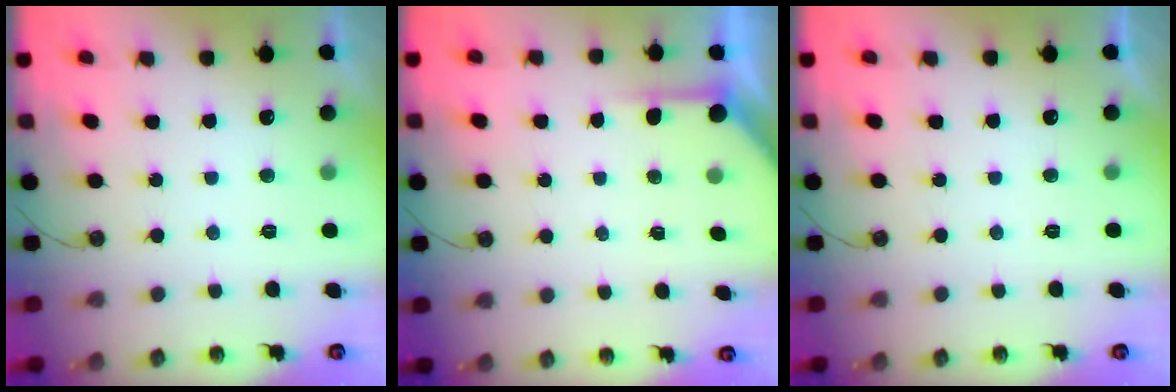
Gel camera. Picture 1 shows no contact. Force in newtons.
{"total": 2.8, "press": 2.7, "slide": 0.3}
{"total": 0.0}